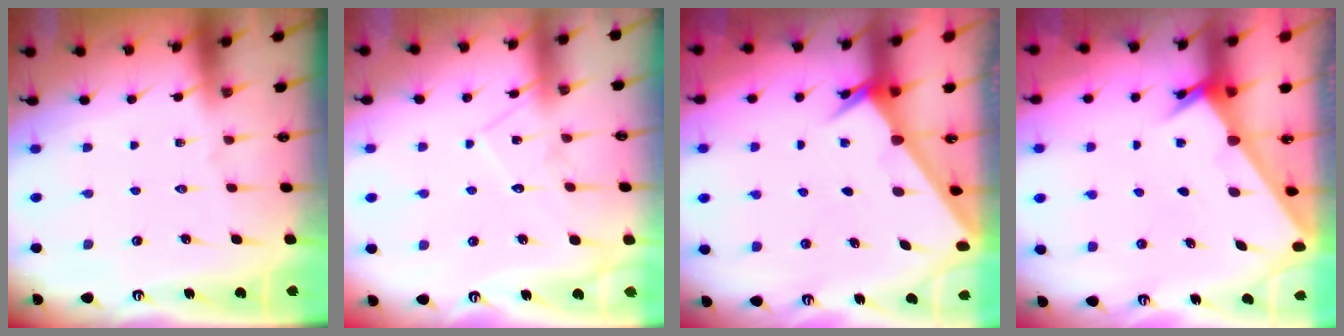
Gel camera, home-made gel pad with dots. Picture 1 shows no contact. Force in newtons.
{"total": 9.1, "press": 9.1, "slide": 0.6}
{"total": 2.2, "press": 2.2, "slide": 0.1}
{"total": 2.5, "press": 2.5, "slide": 0.2}